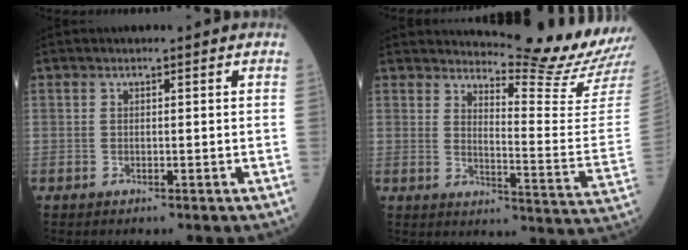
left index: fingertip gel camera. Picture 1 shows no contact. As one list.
[{"total": 15.1, "force": [14.6, -2.4, 2.6], "torque": [-0.045, -0.125, 0.179]}]